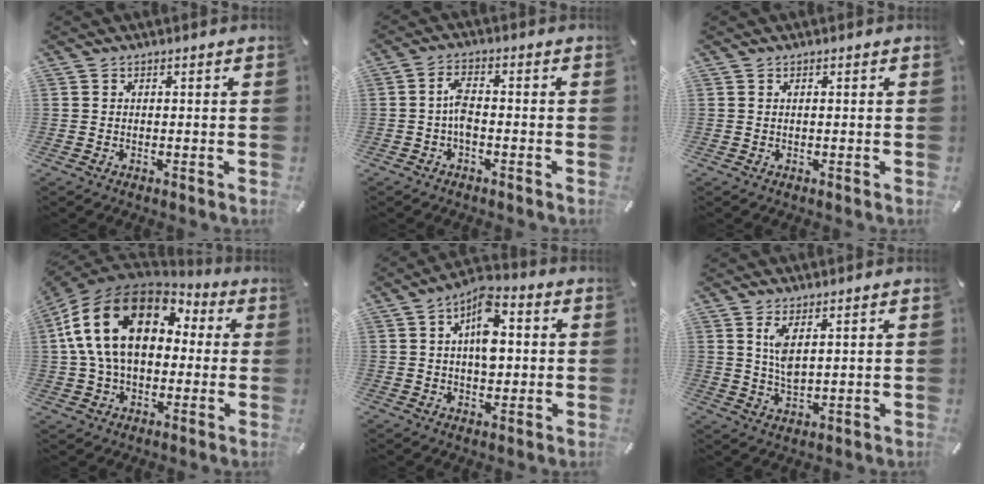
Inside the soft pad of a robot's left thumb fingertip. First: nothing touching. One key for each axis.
{"total": 4.5, "fx": -1.1, "fy": 2.1, "fz": 3.8, "tx": -0.080, "ty": 0.006, "tz": -0.022}
{"total": 0.0}
{"total": 21.4, "fx": 3.9, "fy": 14.7, "fz": 15.1, "tx": -0.315, "ty": 0.009, "tz": 0.059}
{"total": 9.9, "fx": 1.7, "fy": 6.2, "fz": 7.5, "tx": -0.101, "ty": 0.002, "tz": 0.030}
{"total": 5.0, "fx": 2.2, "fy": 2.0, "fz": 4.0, "tx": -0.078, "ty": -0.006, "tz": 0.039}